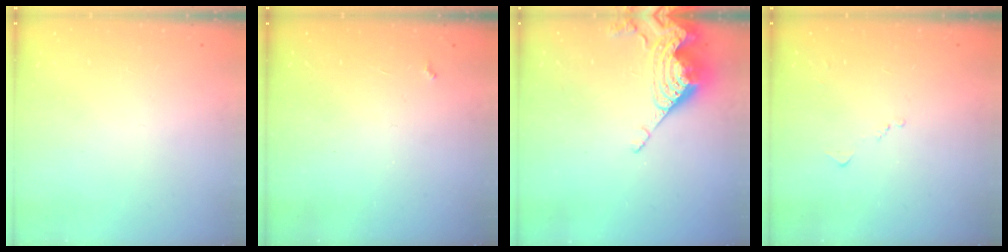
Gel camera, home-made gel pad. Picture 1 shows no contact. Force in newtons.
{"total": 2.6, "press": 2.6, "slide": 0.5}
{"total": 10.5, "press": 10.4, "slide": 1.0}
{"total": 6.1, "press": 6.0, "slide": 0.8}